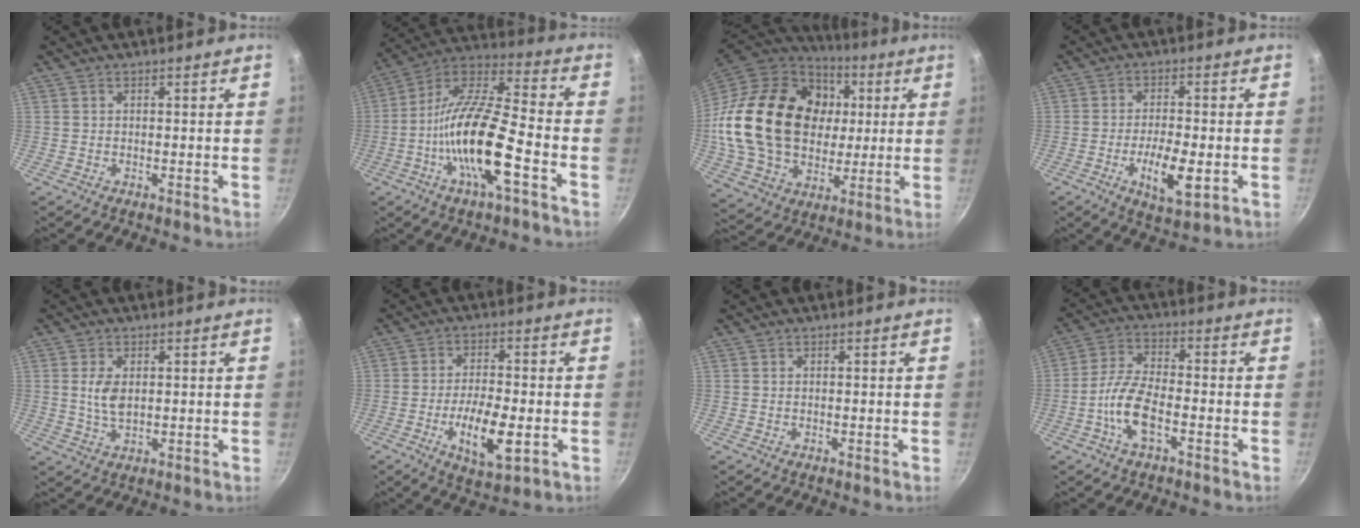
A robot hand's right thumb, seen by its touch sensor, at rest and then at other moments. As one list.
[{"total": 18.8, "force": [-6.2, 5.4, 16.9], "torque": [-0.313, 0.037, -0.132]}, {"total": 28.4, "force": [4.0, 21.2, 18.5], "torque": [-0.315, 0.017, 0.083]}, {"total": 8.7, "force": [-2.6, 3.0, 7.8], "torque": [-0.132, 0.007, -0.039]}, {"total": 4.8, "force": [0.9, 2.8, 3.9], "torque": [-0.075, -0.009, 0.019]}, {"total": 10.6, "force": [-3.1, 3.8, 9.4], "torque": [-0.163, 0.009, -0.048]}, {"total": 0.0}, {"total": 8.8, "force": [-3.3, 3.6, 7.4], "torque": [-0.148, 0.026, -0.072]}]